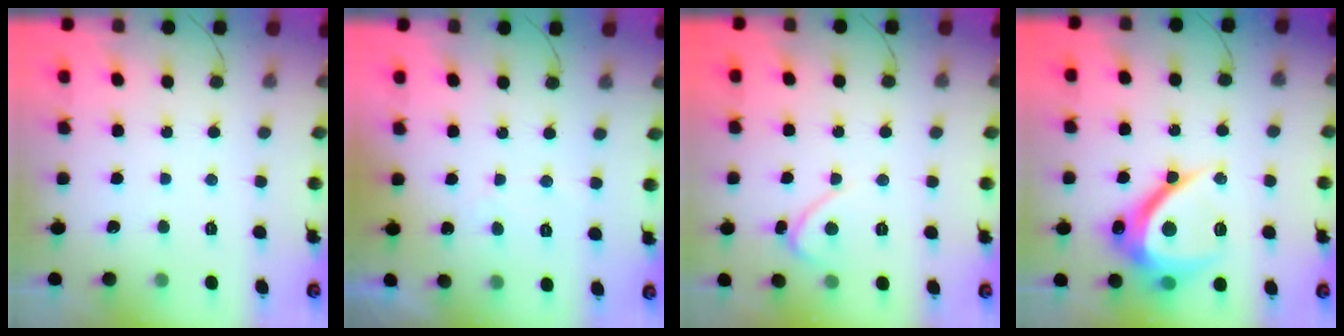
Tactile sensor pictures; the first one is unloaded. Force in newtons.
{"total": 2.3, "press": 2.3, "slide": 0.1}
{"total": 2.2, "press": 2.2, "slide": 0.2}
{"total": 14.7, "press": 14.7, "slide": 0.5}